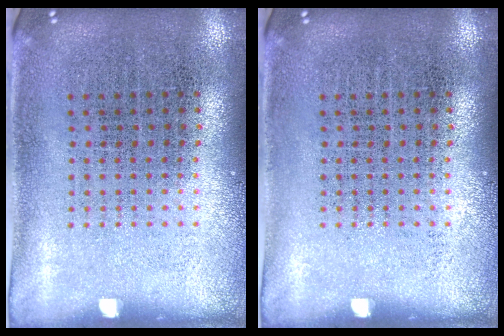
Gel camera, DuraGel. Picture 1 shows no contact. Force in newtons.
{"total": 0.0}